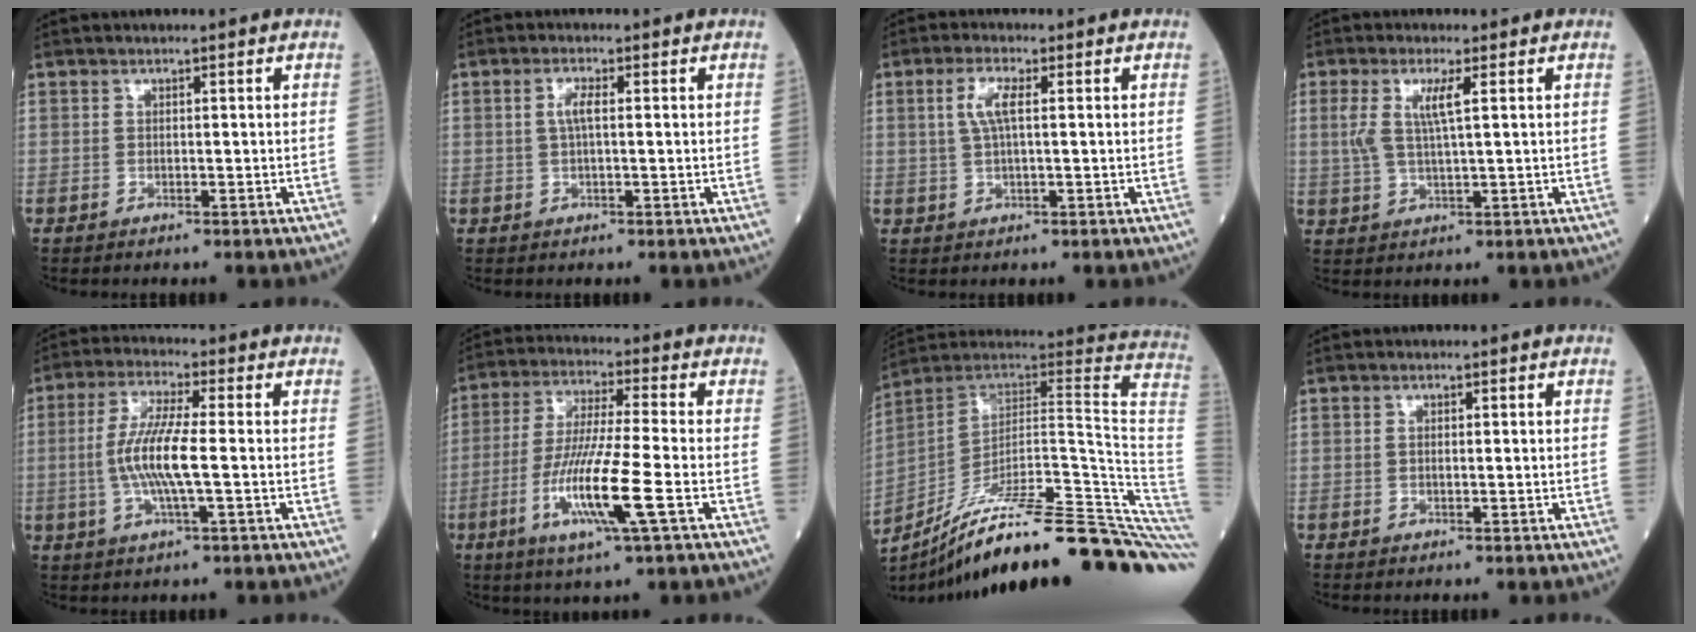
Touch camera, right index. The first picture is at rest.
{"total": 2.3, "force": [0.3, 0.4, 2.3], "torque": [-0.048, 0.003, 0.007]}
{"total": 3.8, "force": [0.9, 0.8, 3.6], "torque": [-0.078, 0.009, 0.020]}
{"total": 4.8, "force": [1.4, 0.5, 4.6], "torque": [-0.102, 0.005, 0.032]}
{"total": 8.5, "force": [-0.8, 0.6, 8.4], "torque": [-0.174, 0.001, -0.023]}
{"total": 12.4, "force": [-4.0, 0.0, 11.8], "torque": [-0.238, -0.019, -0.080]}
{"total": 34.3, "force": [-26.0, 1.3, 22.3], "torque": [-0.186, -0.007, -0.367]}
{"total": 0.6, "force": [0.0, 0.2, 0.6], "torque": [-0.012, 0.001, 0.000]}